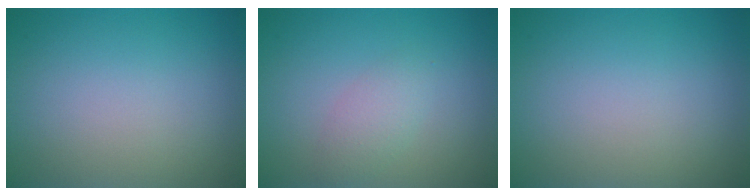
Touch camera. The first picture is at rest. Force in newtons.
{"total": 1.8, "press": 1.8, "slide": 0.1}
{"total": 0.0}